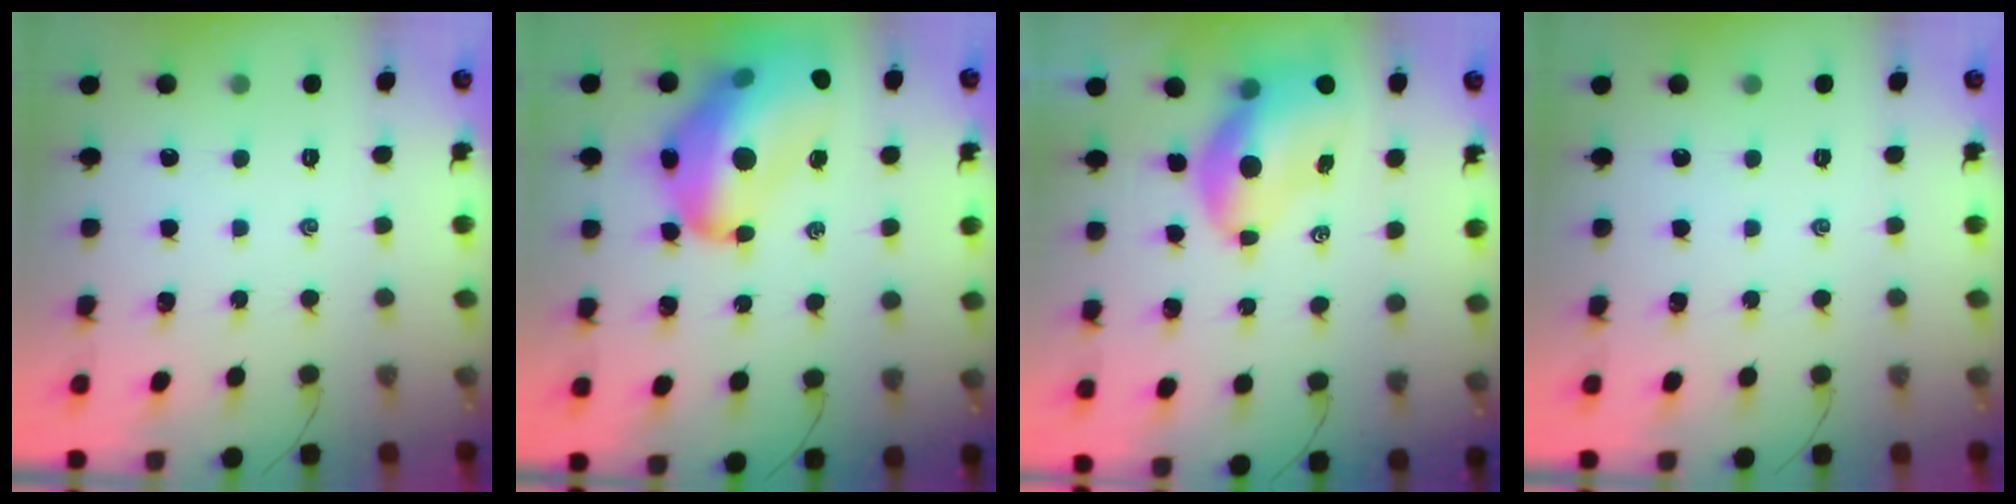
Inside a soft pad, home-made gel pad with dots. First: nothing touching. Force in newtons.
{"total": 25.8, "press": 25.0, "slide": 6.4}
{"total": 9.2, "press": 8.8, "slide": 2.6}
{"total": 0.0}